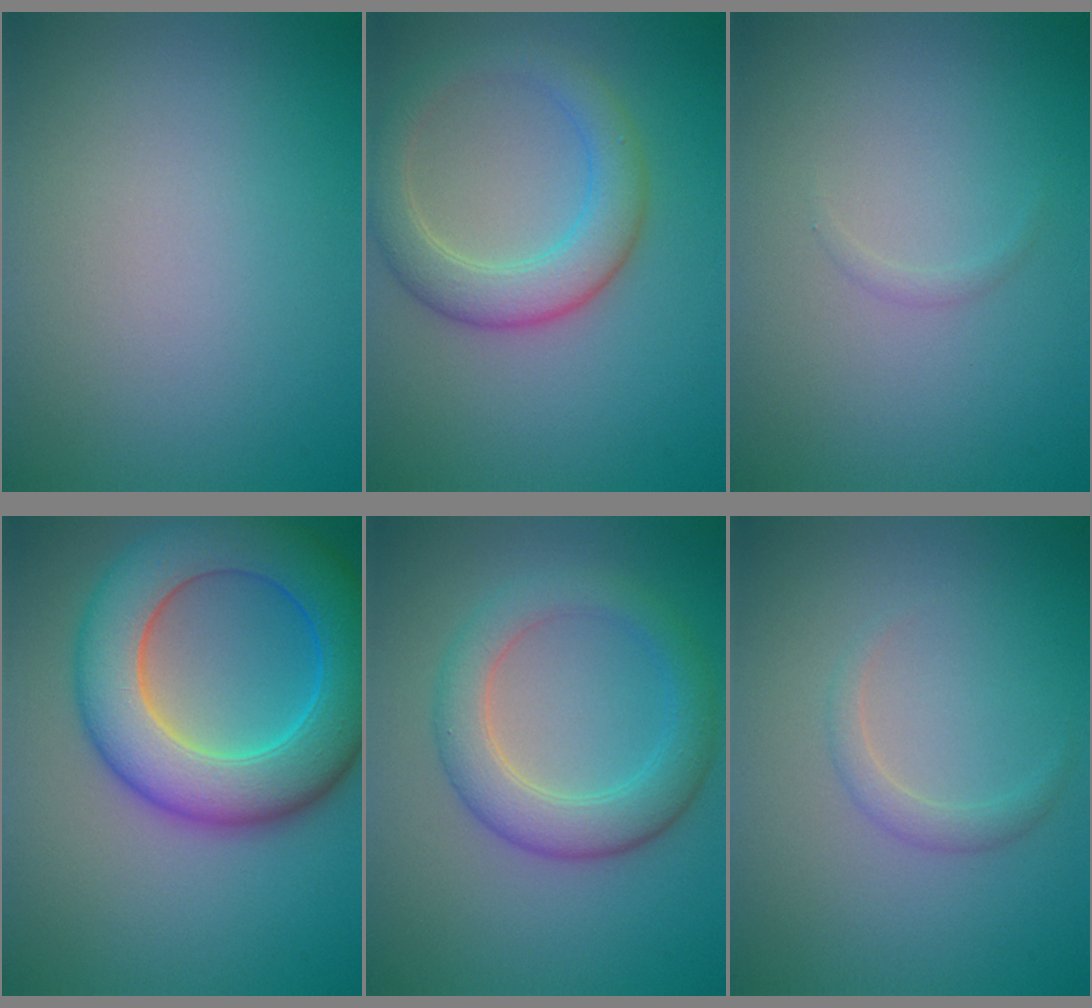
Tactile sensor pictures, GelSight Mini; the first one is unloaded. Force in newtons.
{"total": 4.8, "press": 4.8, "slide": 0.2}
{"total": 0.5, "press": 0.5, "slide": 0.0}
{"total": 10.5, "press": 10.5, "slide": 0.2}
{"total": 4.8, "press": 4.8, "slide": 0.1}
{"total": 1.3, "press": 1.2, "slide": 0.1}